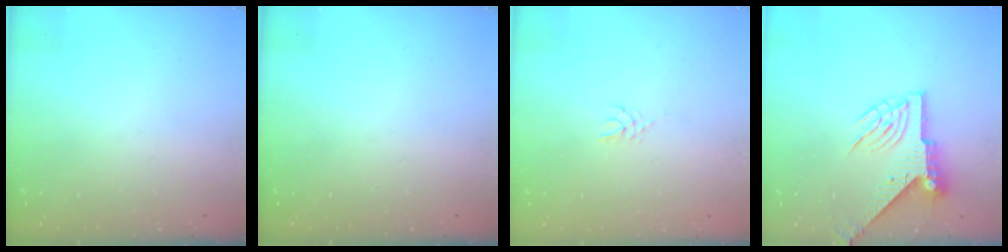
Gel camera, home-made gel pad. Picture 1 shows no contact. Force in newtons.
{"total": 0.0}
{"total": 2.5, "press": 2.4, "slide": 0.4}
{"total": 7.6, "press": 7.6, "slide": 0.6}